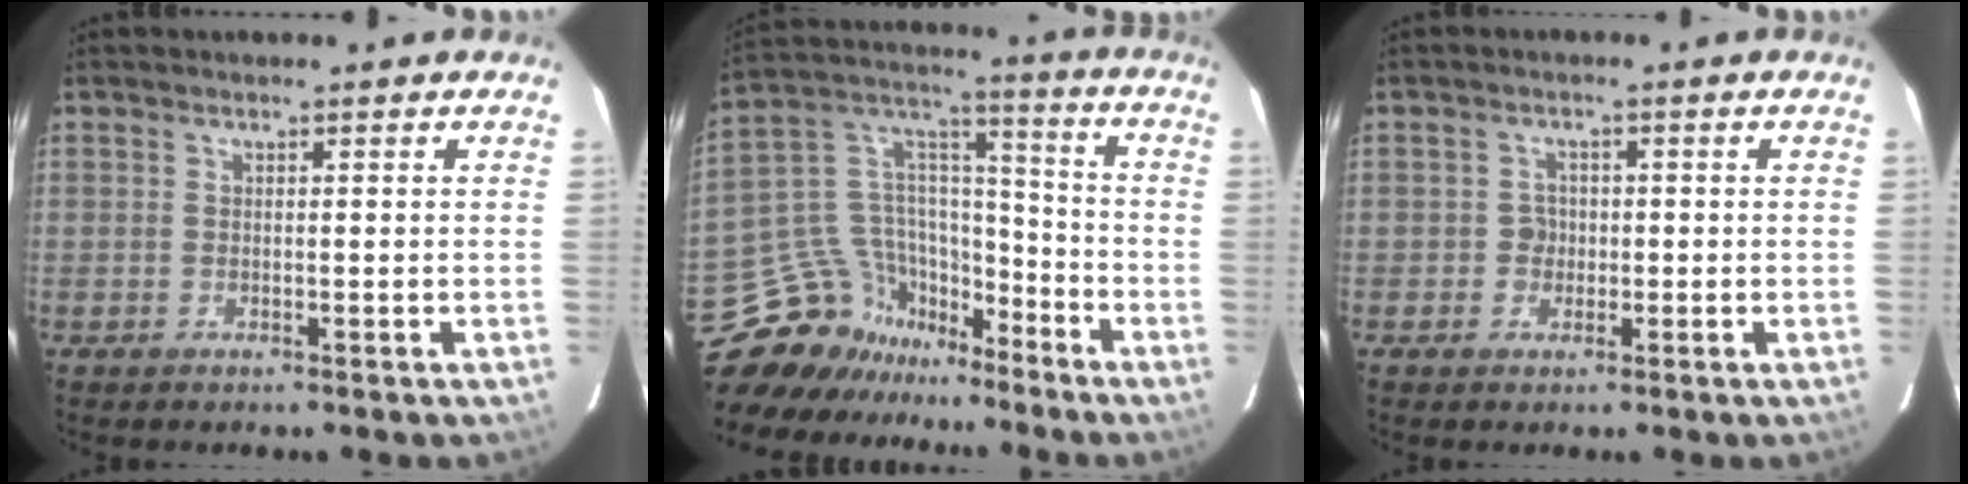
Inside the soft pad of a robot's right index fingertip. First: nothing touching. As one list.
[{"total": 16.4, "force": [-13.5, 9.0, 2.3], "torque": [-0.054, 0.087, -0.231]}, {"total": 2.1, "force": [-0.4, 1.9, 0.7], "torque": [-0.005, 0.006, -0.006]}]